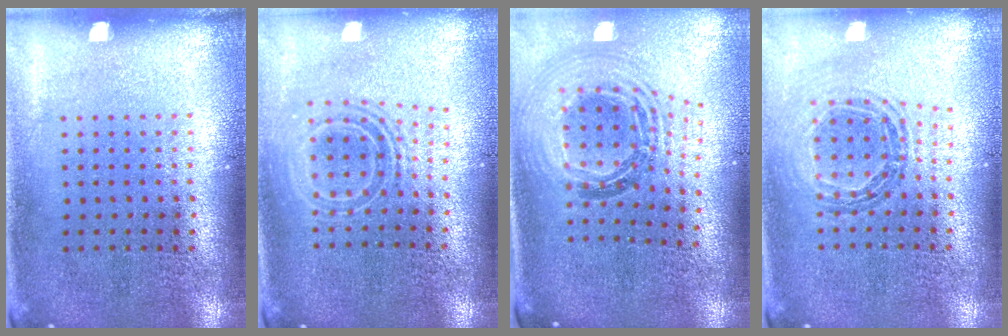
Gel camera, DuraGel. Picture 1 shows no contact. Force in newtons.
{"total": 1.7, "press": 1.3, "slide": 1.1}
{"total": 1.4, "press": 1.2, "slide": 0.7}
{"total": 0.9, "press": 0.9, "slide": 0.1}